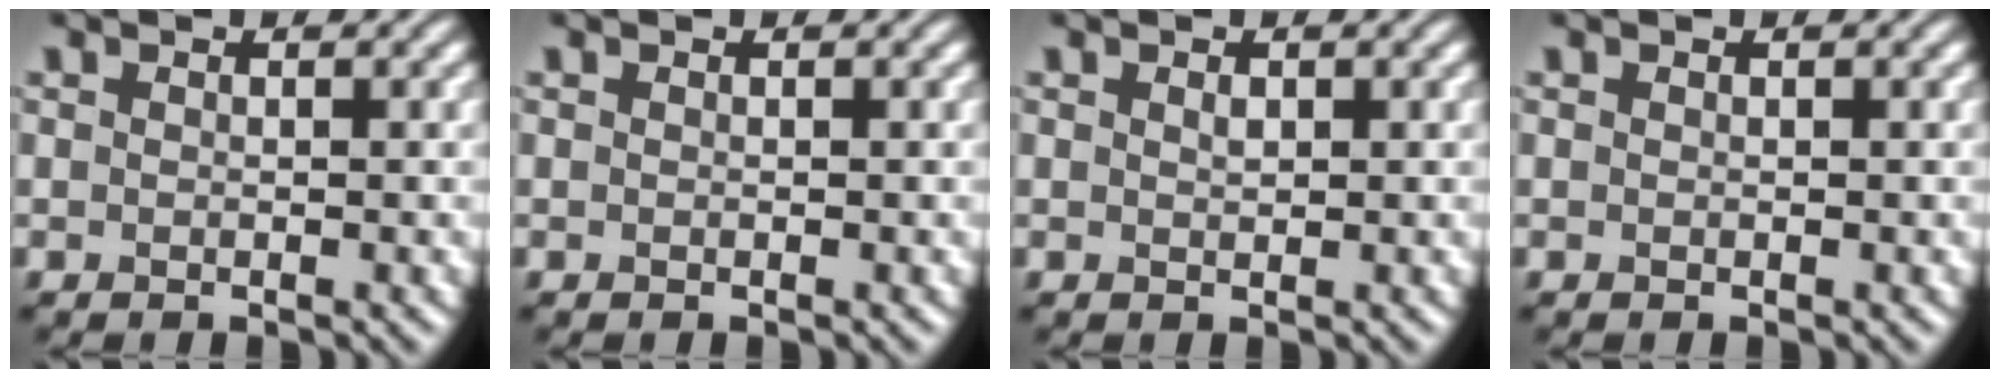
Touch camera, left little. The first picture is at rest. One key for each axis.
{"total": 0.0}
{"total": 0.6, "fx": 0.3, "fy": 0.3, "fz": 0.4, "tx": -0.010, "ty": 0.001, "tz": 0.005}
{"total": 0.0}